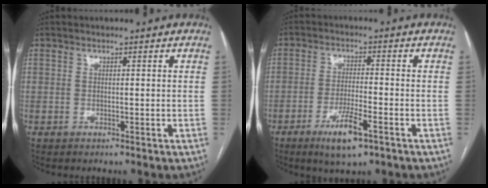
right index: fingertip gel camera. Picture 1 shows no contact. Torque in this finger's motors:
{"motor_torque": [0.84, -0.28, 0.31, 0.09]}